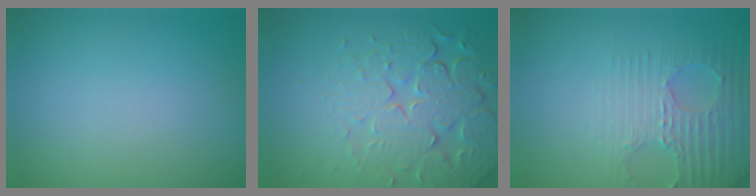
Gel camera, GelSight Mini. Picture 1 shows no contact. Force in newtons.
{"total": 7.6, "press": 5.5, "slide": 5.3}
{"total": 2.8, "press": 2.7, "slide": 0.9}